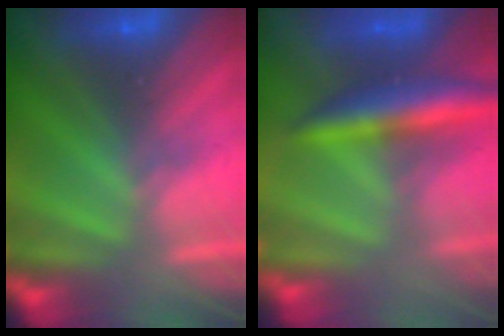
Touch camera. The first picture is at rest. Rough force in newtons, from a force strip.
{"total": 9.6}